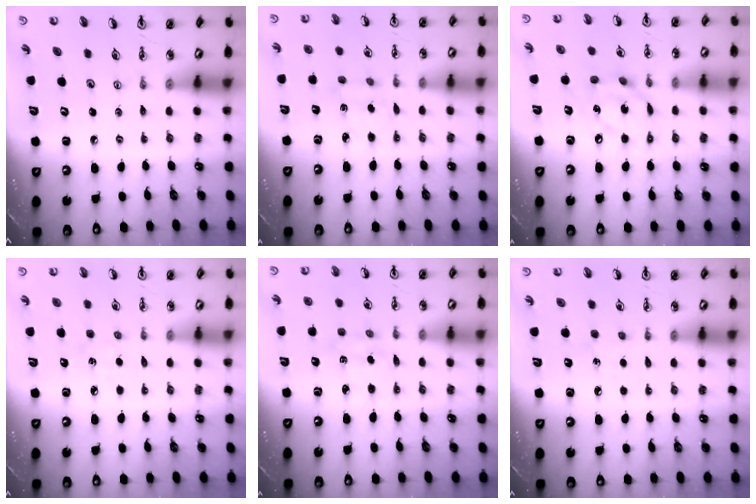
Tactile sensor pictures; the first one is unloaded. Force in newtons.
{"total": 1.9, "press": 1.7, "slide": 0.8}
{"total": 13.6, "press": 13.6, "slide": 1.1}
{"total": 4.9, "press": 4.9, "slide": 0.6}
{"total": 2.4, "press": 2.4, "slide": 0.3}
{"total": 3.7, "press": 3.6, "slide": 0.4}